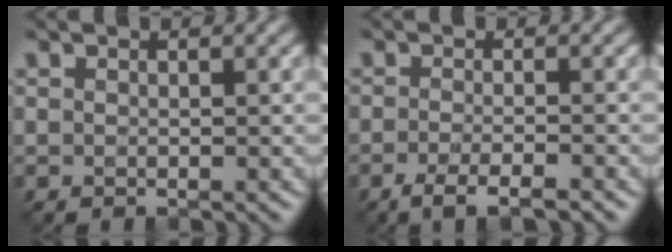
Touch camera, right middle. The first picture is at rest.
{"total": 3.4, "force": [-2.3, 0.6, 2.5], "torque": [-0.038, -0.009, -0.045]}